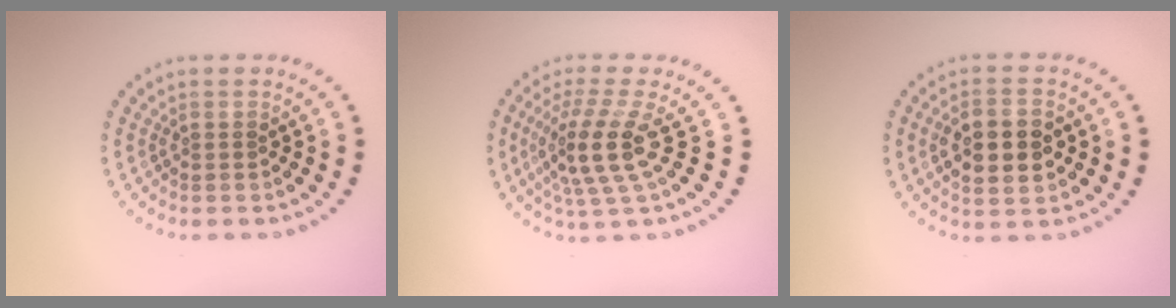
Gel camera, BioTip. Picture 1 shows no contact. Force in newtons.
{"total": 4.6, "press": 3.5, "slide": 3.0}
{"total": 4.5, "press": 4.5, "slide": 0.2}